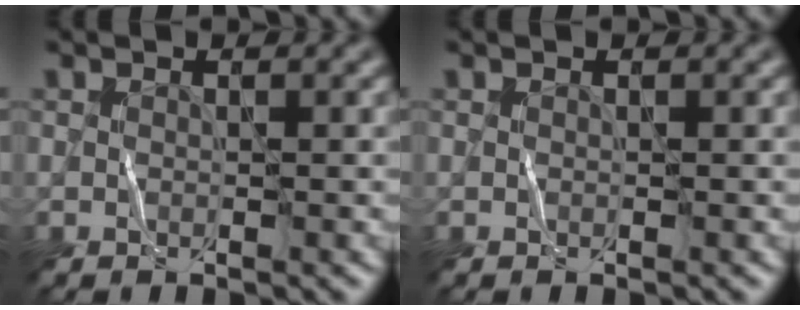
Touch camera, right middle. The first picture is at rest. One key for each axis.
{"total": 0.0}